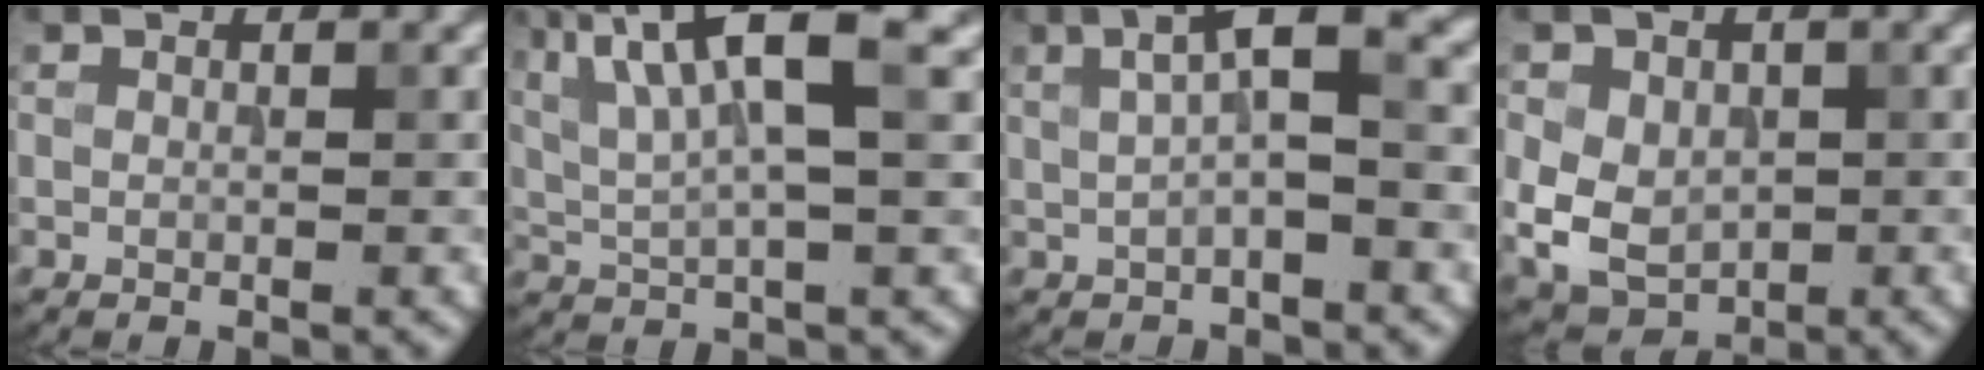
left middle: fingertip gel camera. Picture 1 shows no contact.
{"total": 8.5, "force": [3.4, 2.0, 7.5], "torque": [-0.144, 0.010, 0.066]}
{"total": 4.8, "force": [0.8, 1.1, 4.6], "torque": [-0.080, 0.015, 0.009]}
{"total": 6.5, "force": [-0.2, 5.2, 3.9], "torque": [-0.078, -0.006, 0.001]}